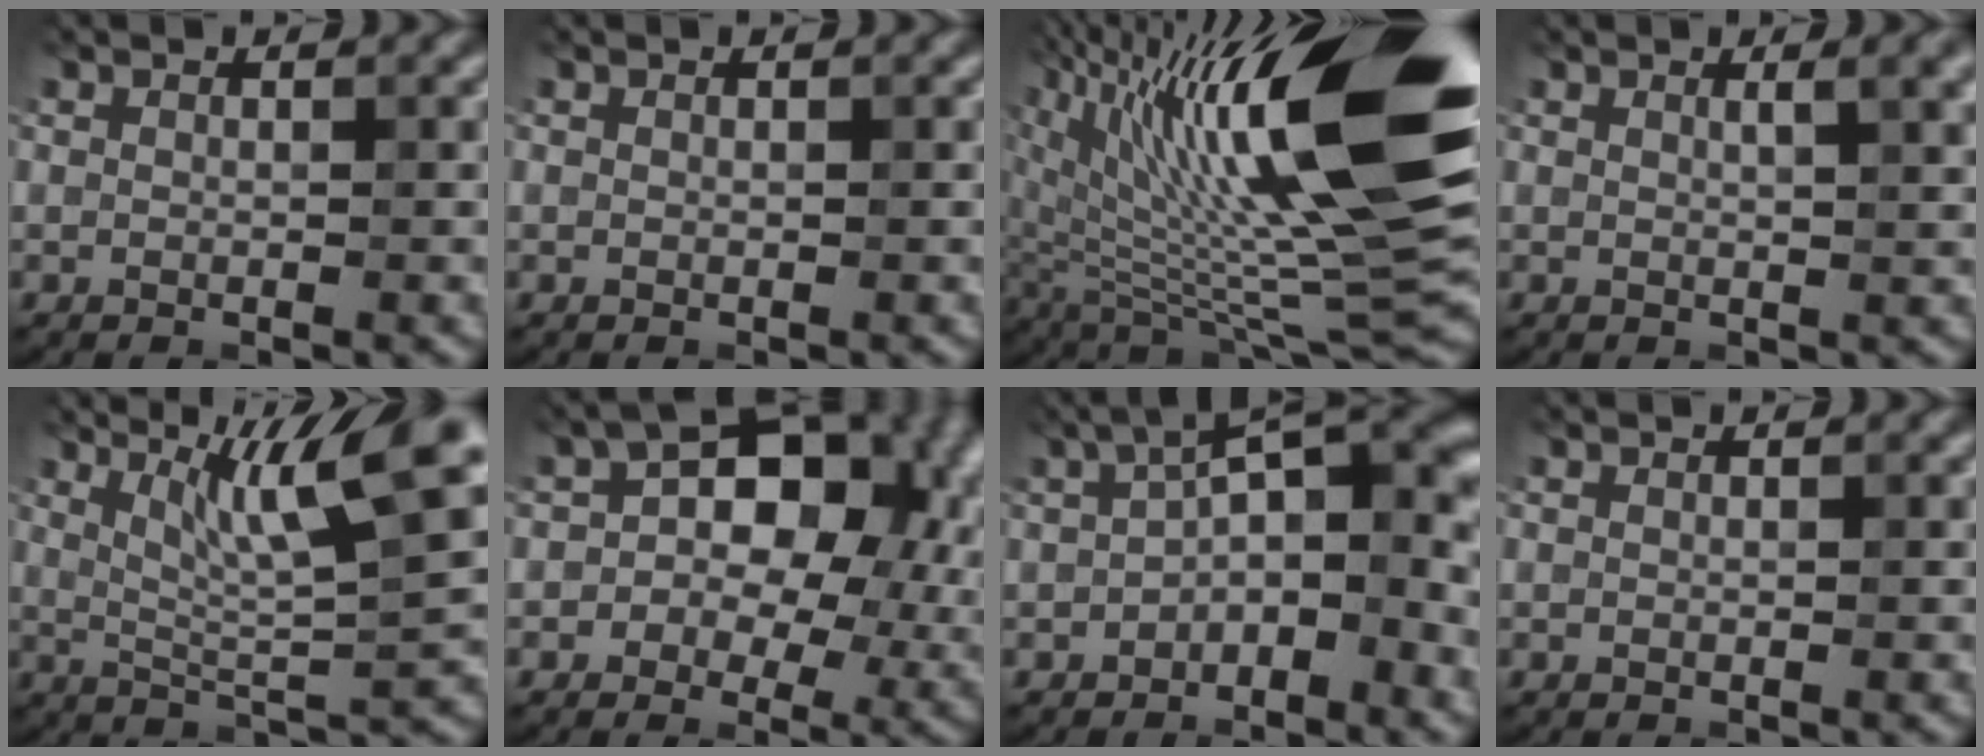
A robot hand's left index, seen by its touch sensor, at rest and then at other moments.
{"total": 0.0}
{"total": 16.9, "force": [4.6, 5.0, 15.5], "torque": [-0.267, 0.019, 0.109]}
{"total": 2.7, "force": [1.1, 0.7, 2.4], "torque": [-0.024, 0.018, 0.018]}
{"total": 7.0, "force": [2.9, 0.6, 6.4], "torque": [-0.115, 0.010, 0.081]}
{"total": 10.2, "force": [1.1, 6.8, 7.6], "torque": [-0.078, 0.029, 0.027]}
{"total": 5.9, "force": [-0.6, 2.0, 5.5], "torque": [-0.095, 0.026, 0.003]}
{"total": 0.0}